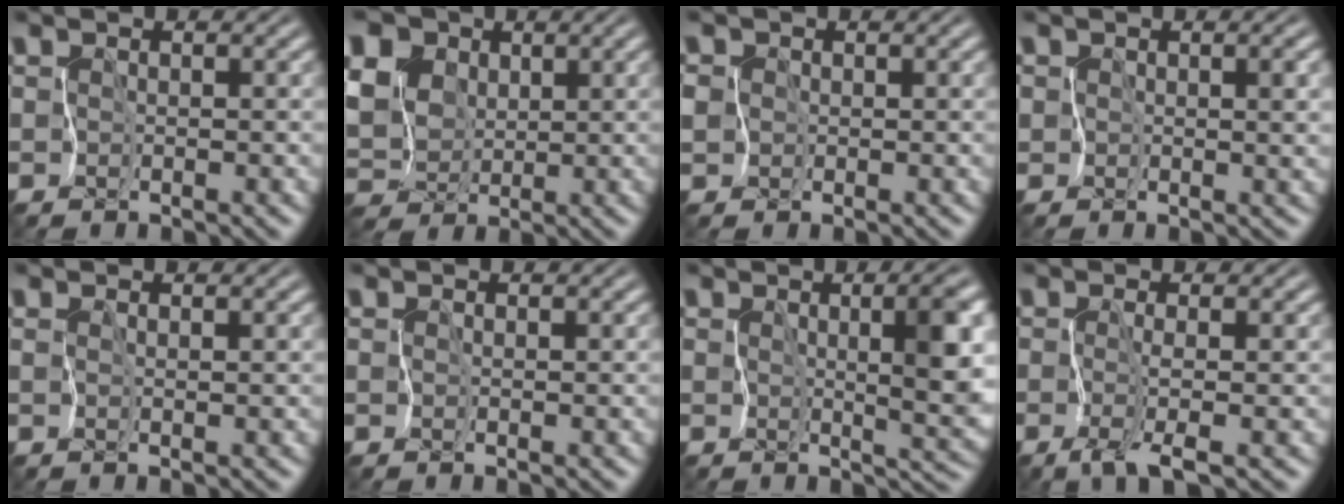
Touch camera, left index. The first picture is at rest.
{"total": 12.4, "force": [5.0, 9.6, 6.0], "torque": [-0.141, 0.030, 0.076]}
{"total": 1.9, "force": [0.0, 1.8, 0.5], "torque": [-0.013, 0.002, 0.001]}
{"total": 2.5, "force": [0.5, 1.4, 2.0], "torque": [-0.024, -0.007, 0.010]}
{"total": 0.6, "force": [0.3, -0.4, 0.3], "torque": [-0.005, -0.005, 0.007]}
{"total": 0.0}
{"total": 7.1, "force": [1.3, 2.1, 6.7], "torque": [-0.094, -0.004, 0.022]}
{"total": 2.3, "force": [-1.2, -0.2, 2.0], "torque": [-0.041, -0.007, -0.024]}